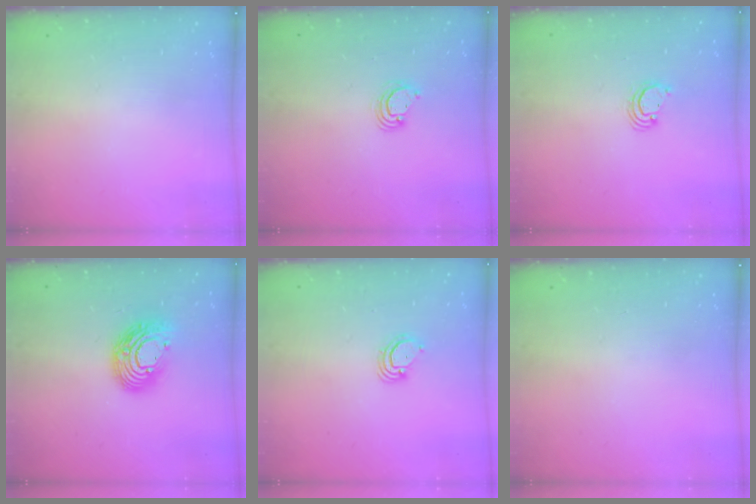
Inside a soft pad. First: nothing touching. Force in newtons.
{"total": 3.7, "press": 3.7, "slide": 0.3}
{"total": 2.8, "press": 2.8, "slide": 0.2}
{"total": 13.4, "press": 13.4, "slide": 1.0}
{"total": 2.9, "press": 2.9, "slide": 0.2}
{"total": 0.0}